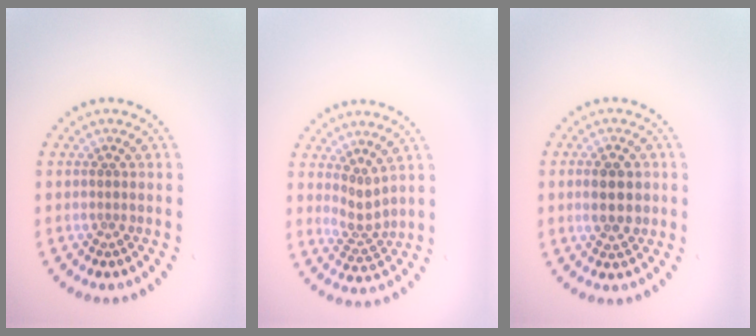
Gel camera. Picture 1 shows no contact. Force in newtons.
{"total": 2.1, "press": 1.5, "slide": 1.5}
{"total": 2.9, "press": 2.9, "slide": 0.2}